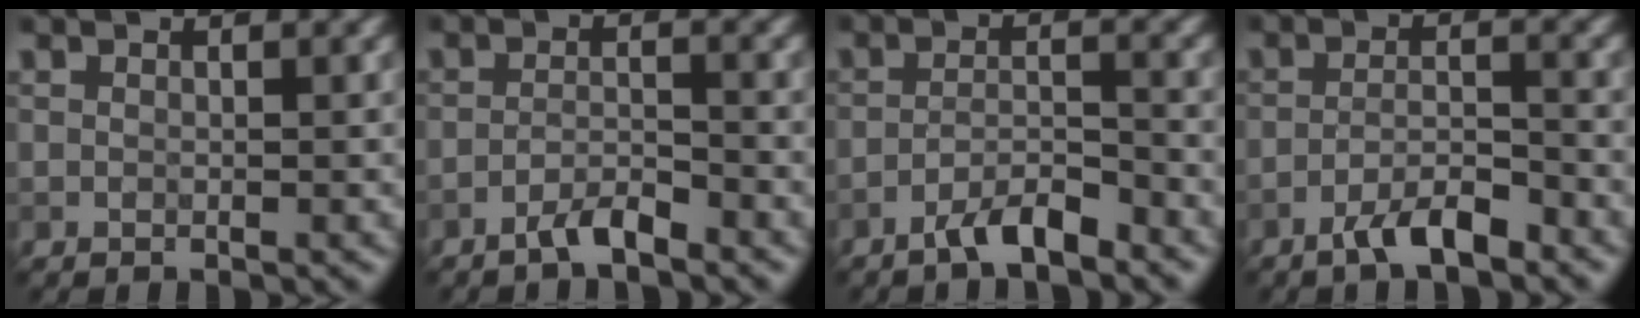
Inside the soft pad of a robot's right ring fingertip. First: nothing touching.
{"total": 2.2, "force": [-1.8, 0.3, 1.3], "torque": [-0.022, 0.008, -0.038]}
{"total": 3.2, "force": [-2.5, 0.5, 1.9], "torque": [-0.033, 0.008, -0.051]}
{"total": 3.6, "force": [-2.7, 0.7, 2.4], "torque": [-0.044, 0.008, -0.054]}